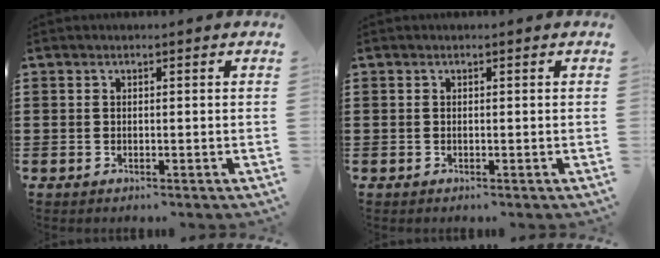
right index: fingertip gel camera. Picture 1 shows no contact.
{"total": 0.0}